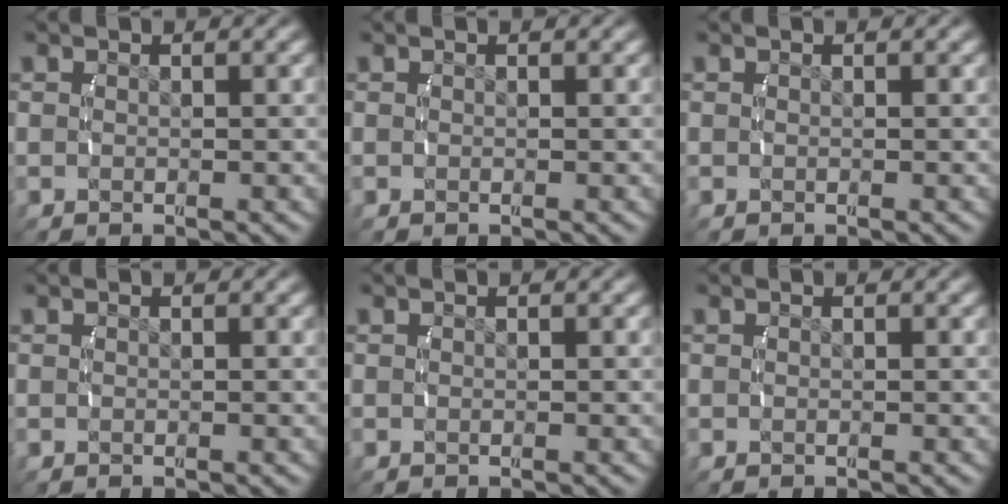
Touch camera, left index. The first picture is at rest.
{"total": 0.0}
{"total": 0.0}
{"total": 0.0}
{"total": 0.0}
{"total": 0.0}